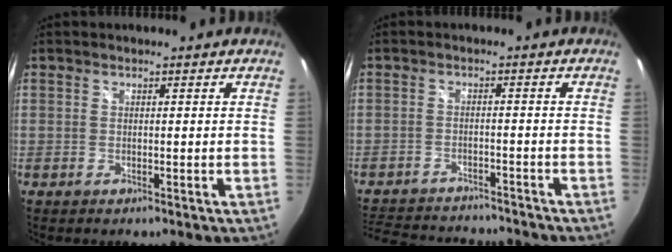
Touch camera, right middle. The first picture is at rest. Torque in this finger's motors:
{"motor_torque": [1.00, -1.14, 0.13, 0.02]}